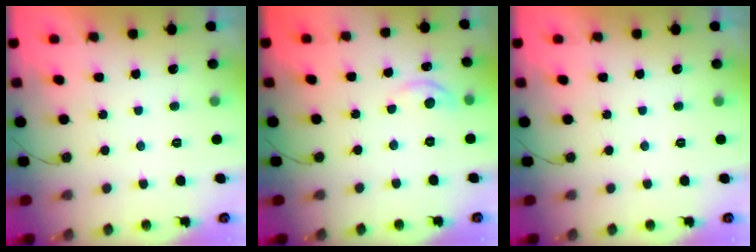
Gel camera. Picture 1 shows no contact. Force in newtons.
{"total": 5.1, "press": 5.0, "slide": 0.6}
{"total": 0.0}